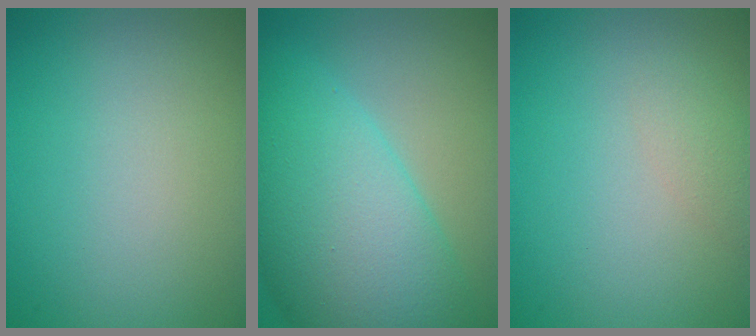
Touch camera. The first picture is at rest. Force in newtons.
{"total": 11.5, "press": 11.5, "slide": 0.4}
{"total": 1.4, "press": 1.4, "slide": 0.1}